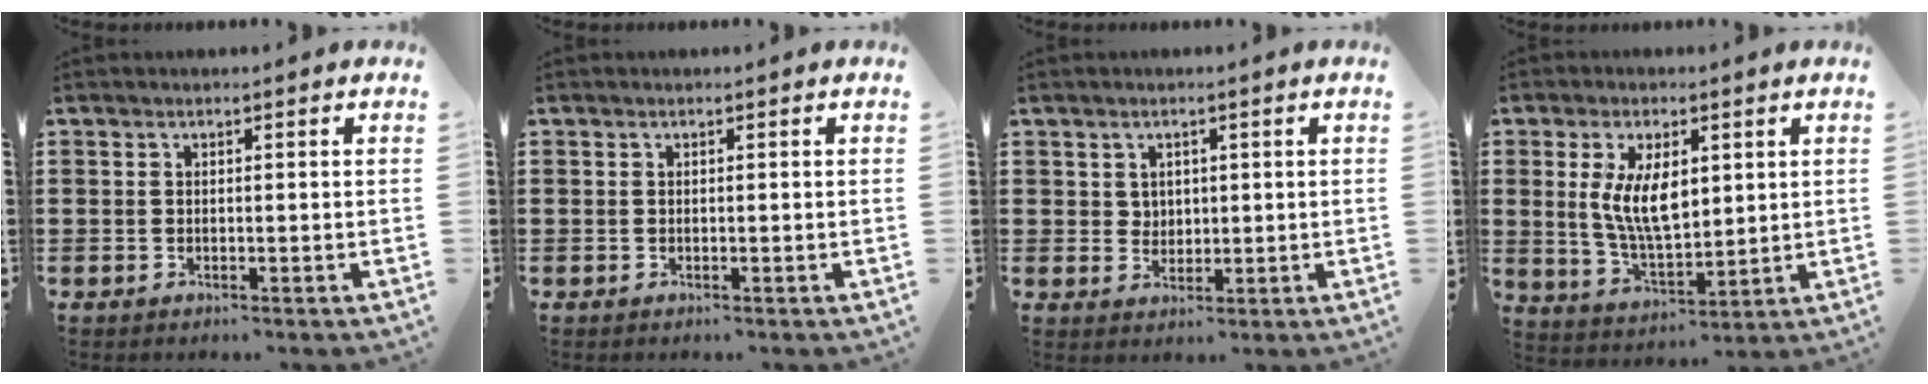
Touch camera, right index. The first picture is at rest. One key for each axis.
{"total": 0.0}
{"total": 2.3, "fx": 1.2, "fy": 1.9, "fz": 0.5, "tx": -0.017, "ty": 0.008, "tz": 0.023}
{"total": 8.4, "fx": 1.8, "fy": 4.1, "fz": 7.1, "tx": -0.141, "ty": 0.004, "tz": 0.029}